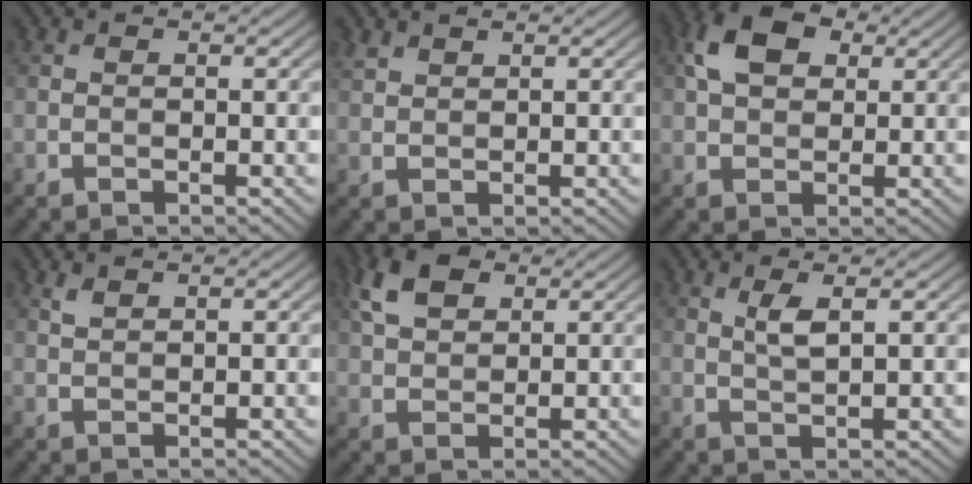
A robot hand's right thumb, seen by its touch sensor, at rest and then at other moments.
{"total": 1.7, "force": [1.5, 0.7, 0.6], "torque": [-0.018, 0.002, 0.036]}
{"total": 6.7, "force": [2.5, 4.3, 4.5], "torque": [-0.098, 0.012, 0.039]}
{"total": 1.3, "force": [1.0, 0.3, 0.7], "torque": [-0.026, 0.003, 0.025]}
{"total": 6.1, "force": [3.0, 3.5, 4.0], "torque": [-0.093, 0.013, 0.055]}
{"total": 2.6, "force": [1.1, 0.5, 2.4], "torque": [-0.053, 0.000, 0.022]}